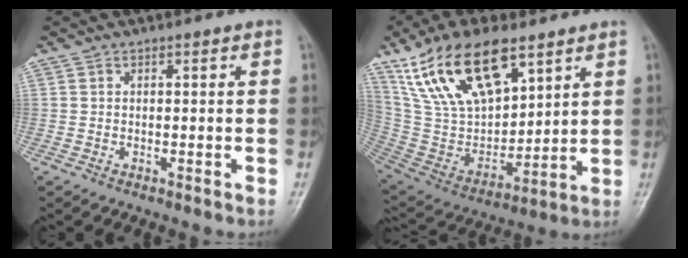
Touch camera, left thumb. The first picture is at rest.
{"total": 21.5, "force": [12.4, 10.5, 14.1], "torque": [-0.232, -0.046, 0.244]}